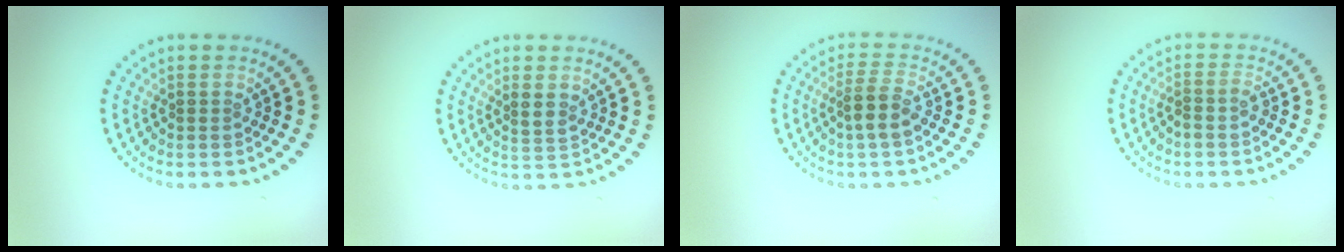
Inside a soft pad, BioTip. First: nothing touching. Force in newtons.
{"total": 1.5, "press": 1.4, "slide": 0.5}
{"total": 2.6, "press": 2.3, "slide": 1.3}
{"total": 1.4, "press": 1.2, "slide": 0.8}